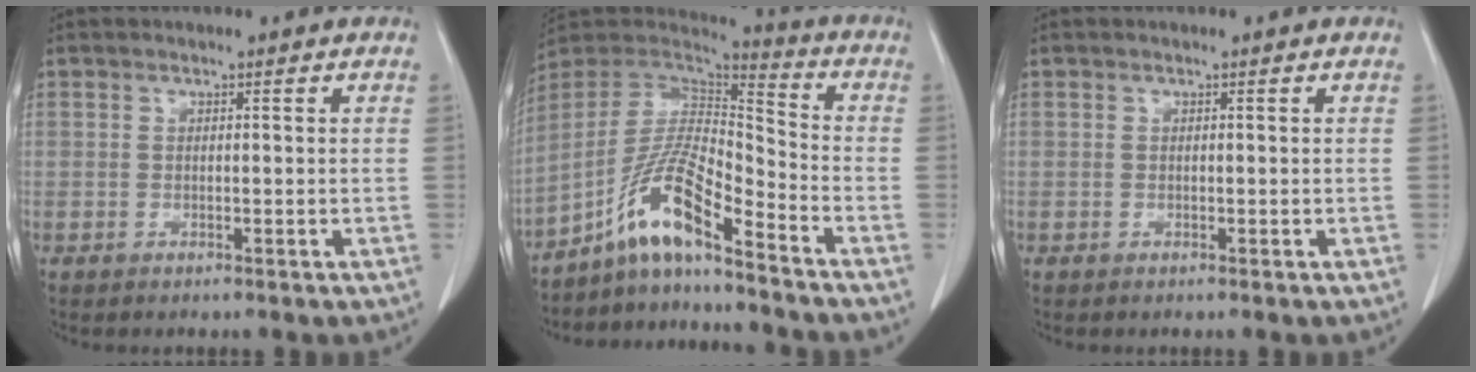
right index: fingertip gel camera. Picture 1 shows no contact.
{"total": 11.5, "force": [-8.1, 1.2, 8.1], "torque": [-0.164, 0.014, -0.153]}
{"total": 0.0}